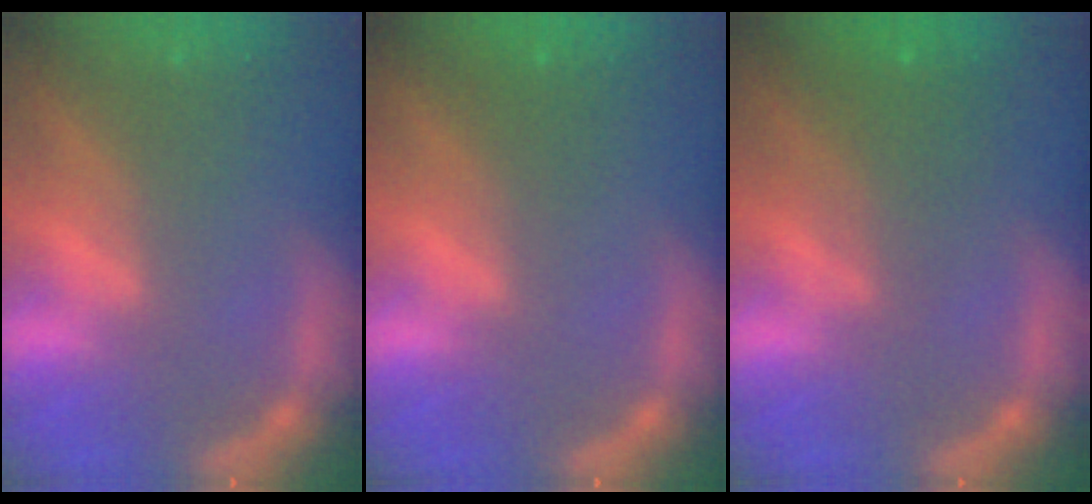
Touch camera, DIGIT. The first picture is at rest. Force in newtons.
{"total": 1.0}
{"total": 3.0}